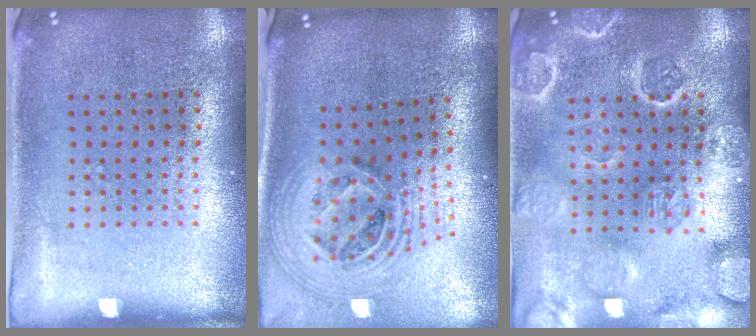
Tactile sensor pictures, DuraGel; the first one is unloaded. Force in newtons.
{"total": 2.7, "press": 1.9, "slide": 1.9}
{"total": 3.3, "press": 3.1, "slide": 0.9}